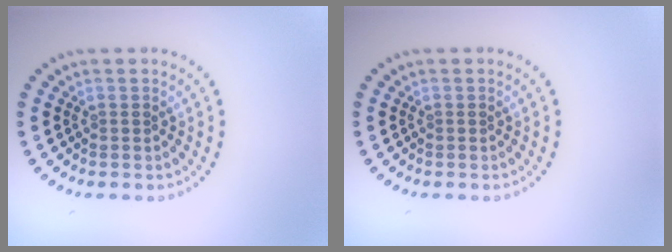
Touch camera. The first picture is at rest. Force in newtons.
{"total": 0.0}